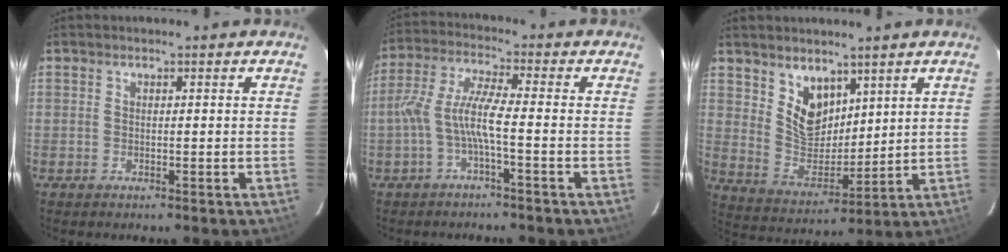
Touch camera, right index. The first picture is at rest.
{"total": 6.5, "force": [-2.4, 0.4, 6.1], "torque": [-0.141, 0.010, -0.044]}
{"total": 9.1, "force": [5.6, 5.8, 4.4], "torque": [-0.073, -0.001, 0.122]}